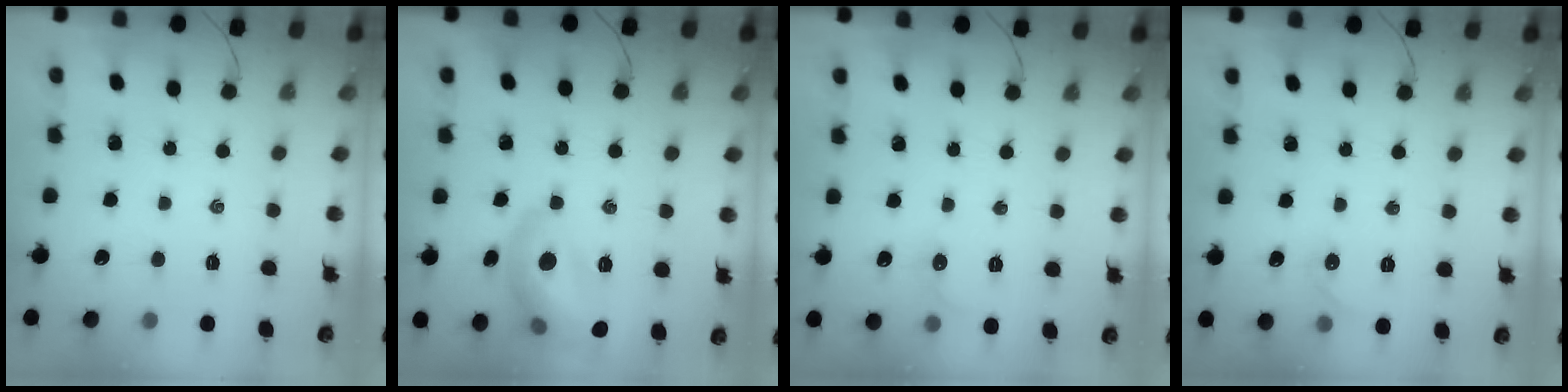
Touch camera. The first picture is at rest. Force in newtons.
{"total": 13.9, "press": 13.8, "slide": 1.0}
{"total": 5.3, "press": 5.0, "slide": 1.8}
{"total": 5.2, "press": 5.0, "slide": 1.3}